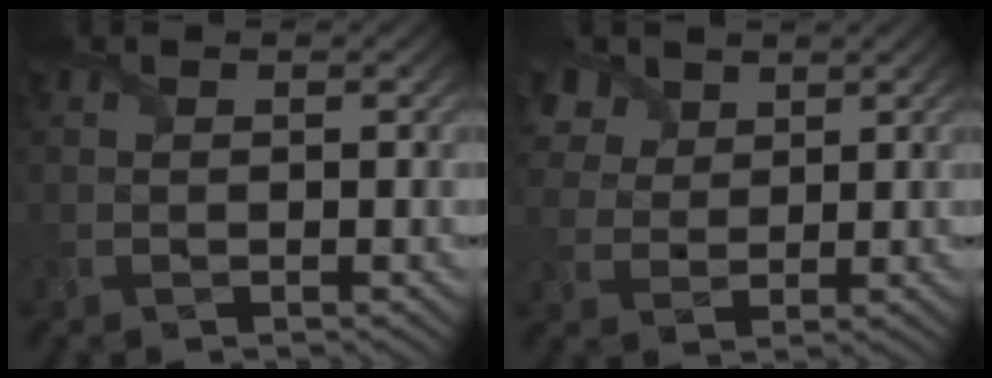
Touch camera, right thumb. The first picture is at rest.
{"total": 6.2, "force": [3.6, 4.3, 2.6], "torque": [-0.085, 0.008, 0.070]}